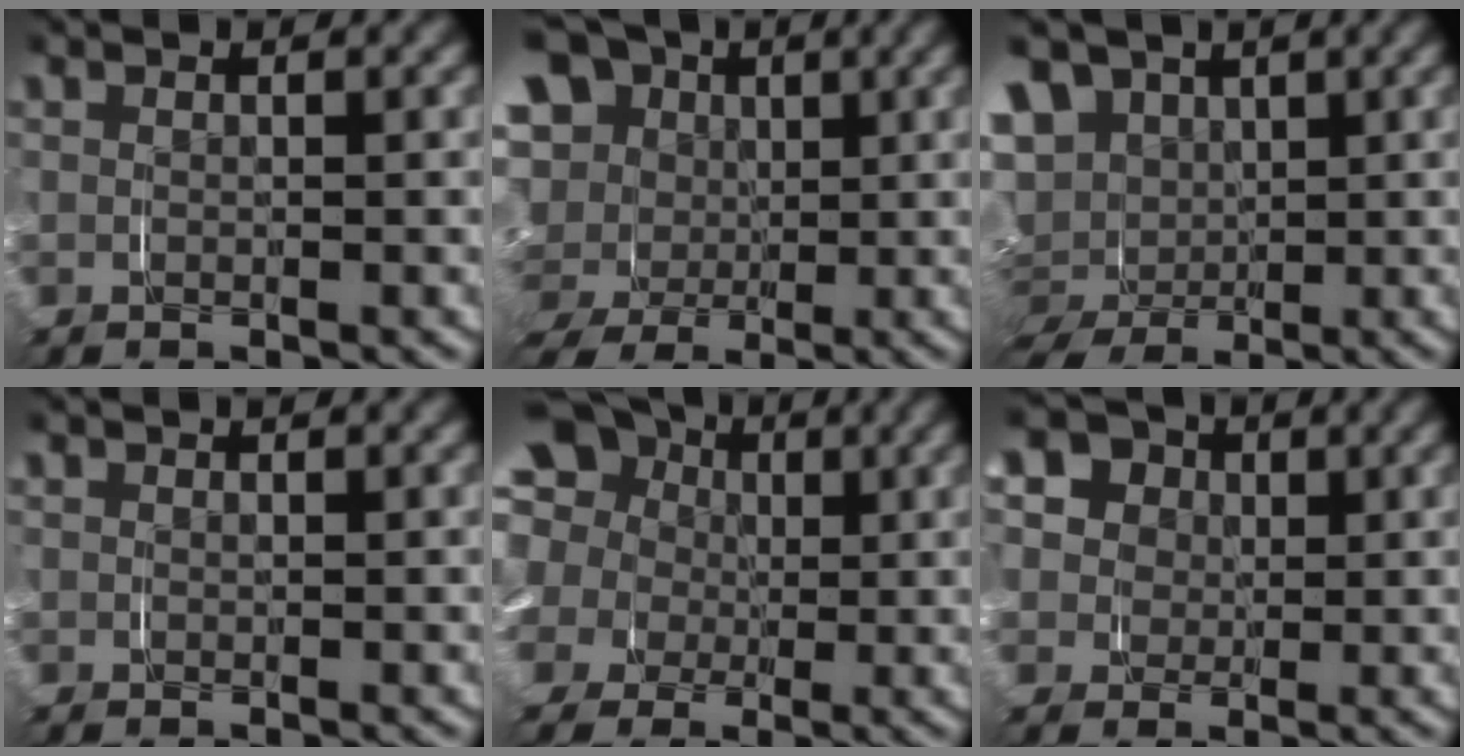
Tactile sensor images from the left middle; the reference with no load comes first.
{"total": 13.4, "force": [1.0, 11.6, 6.7], "torque": [-0.150, -0.026, 0.009]}
{"total": 14.2, "force": [0.6, 13.1, 5.5], "torque": [-0.168, -0.039, 0.013]}
{"total": 0.0}
{"total": 13.7, "force": [2.3, 12.2, 5.6], "torque": [-0.146, -0.017, 0.022]}
{"total": 12.0, "force": [3.9, 10.2, 4.8], "torque": [-0.117, 0.007, 0.050]}